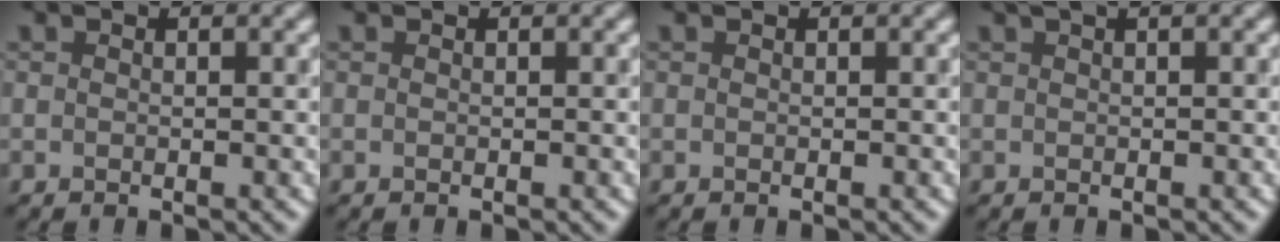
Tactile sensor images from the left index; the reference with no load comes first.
{"total": 0.0}
{"total": 0.0}
{"total": 2.1, "force": [1.1, 0.5, 1.7], "torque": [-0.024, 0.004, 0.007]}